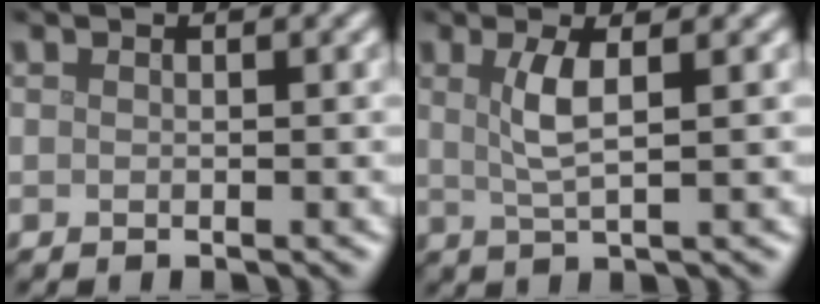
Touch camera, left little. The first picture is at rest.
{"total": 3.0, "force": [0.8, 0.7, 2.8], "torque": [-0.057, -0.002, 0.017]}